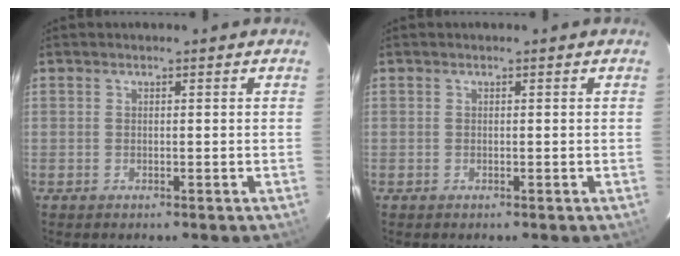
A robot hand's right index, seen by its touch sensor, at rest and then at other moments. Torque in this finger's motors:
{"motor_torque": [-0.01, 0.01, 0.01, 0.00]}